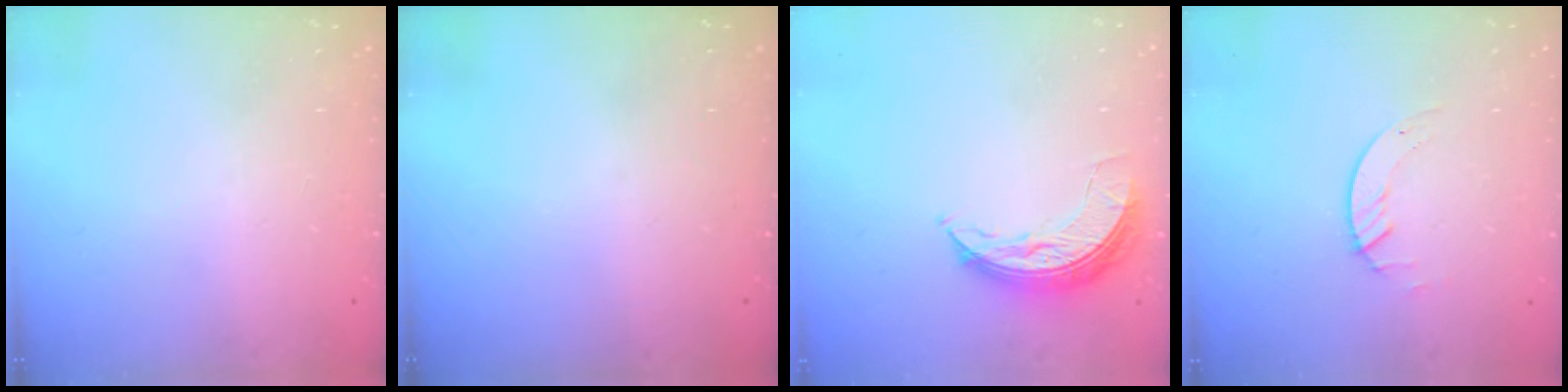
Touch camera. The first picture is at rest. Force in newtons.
{"total": 0.0}
{"total": 7.6, "press": 7.6, "slide": 0.1}
{"total": 1.2, "press": 1.1, "slide": 0.2}